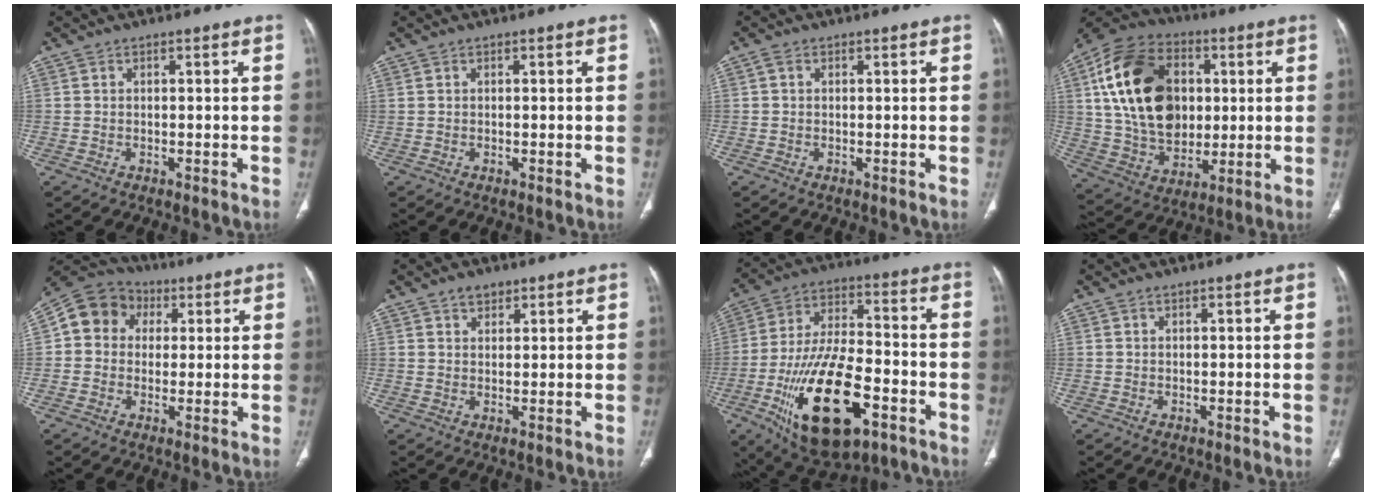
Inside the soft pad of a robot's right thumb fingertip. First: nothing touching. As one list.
[{"total": 0.0}, {"total": 0.9, "force": [0.2, 0.6, 0.6], "torque": [-0.012, 0.005, 0.003]}, {"total": 23.5, "force": [4.4, 16.6, 16.0], "torque": [-0.277, 0.002, 0.082]}, {"total": 10.0, "force": [2.1, 8.7, 4.4], "torque": [-0.057, 0.018, 0.020]}, {"total": 2.8, "force": [1.8, 1.8, 1.2], "torque": [-0.005, -0.010, 0.028]}, {"total": 23.6, "force": [-9.7, 10.8, 18.6], "torque": [-0.344, 0.038, -0.149]}, {"total": 0.0}]